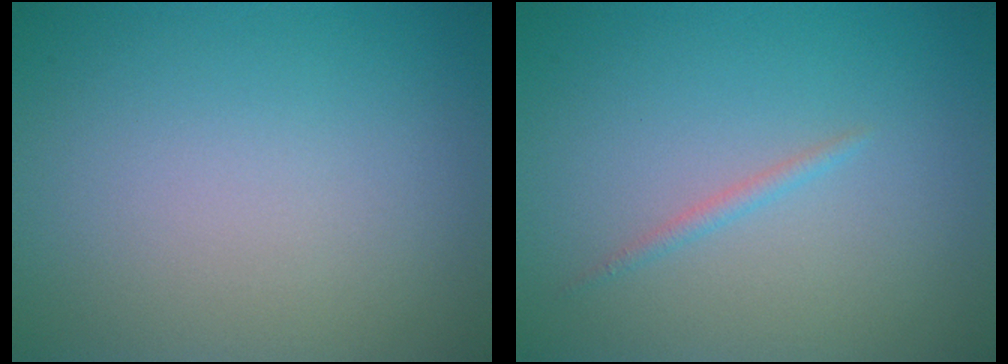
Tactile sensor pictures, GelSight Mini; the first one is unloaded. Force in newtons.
{"total": 0.8, "press": 0.8, "slide": 0.0}